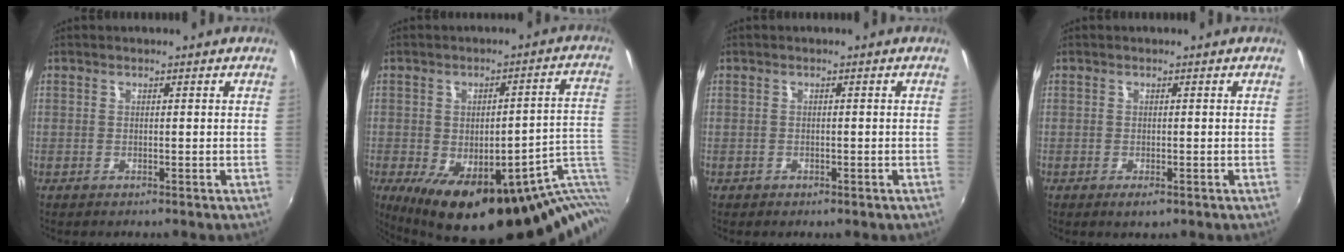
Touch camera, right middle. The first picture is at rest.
{"total": 22.8, "force": [-8.5, 8.2, 19.5], "torque": [-0.250, -0.037, -0.102]}
{"total": 1.3, "force": [-0.7, 1.0, 0.4], "torque": [-0.010, -0.005, -0.009]}
{"total": 1.5, "force": [-0.9, 0.3, 1.1], "torque": [-0.023, -0.006, -0.014]}